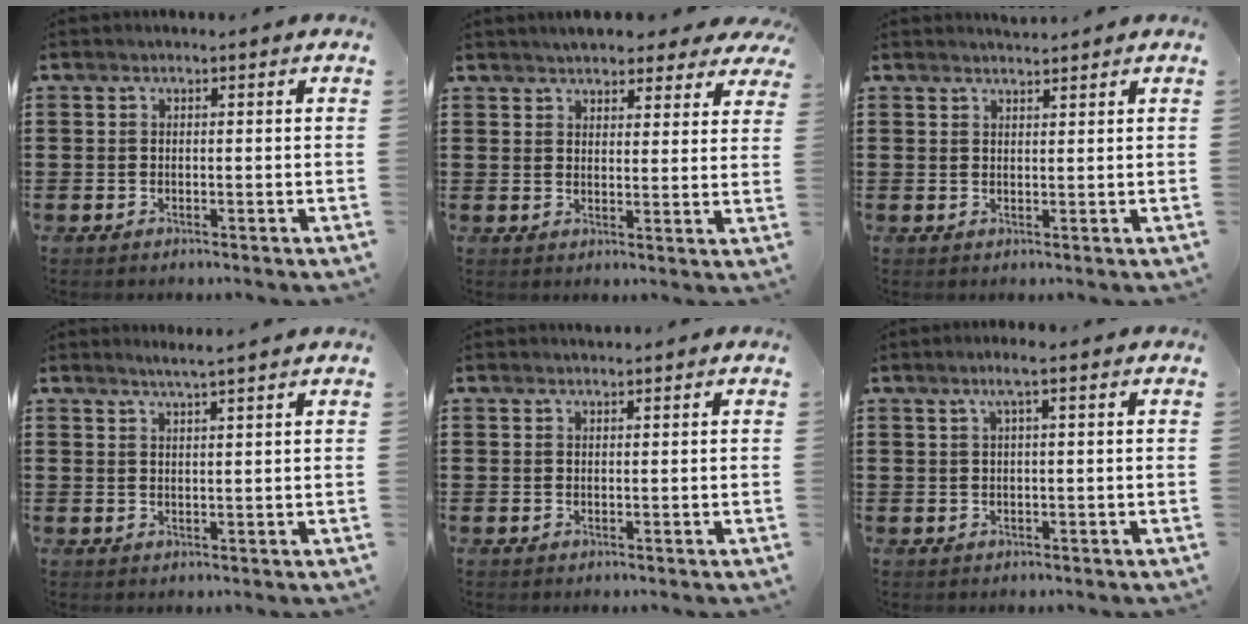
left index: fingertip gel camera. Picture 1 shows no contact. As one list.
[{"total": 4.4, "force": [4.2, 0.7, 1.1], "torque": [-0.028, -0.015, 0.075]}, {"total": 1.6, "force": [1.6, 0.0, 0.2], "torque": [-0.006, 0.003, 0.030]}, {"total": 2.7, "force": [2.4, -0.6, 1.0], "torque": [-0.023, -0.004, 0.044]}, {"total": 0.8, "force": [0.8, 0.0, 0.2], "torque": [-0.004, -0.001, 0.016]}, {"total": 2.5, "force": [1.1, 0.0, 2.2], "torque": [-0.046, 0.001, 0.019]}]